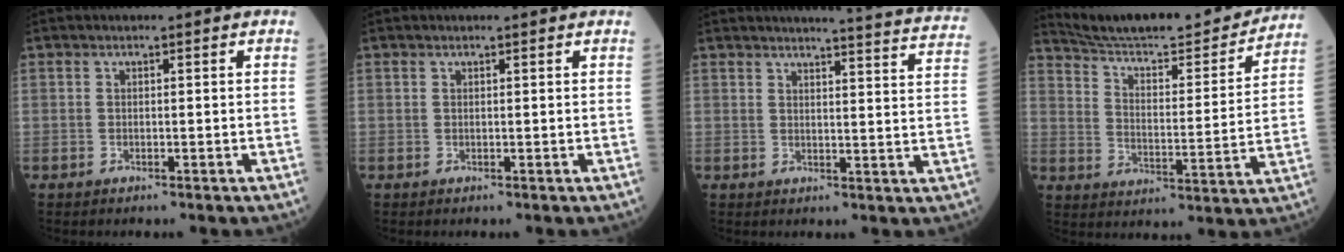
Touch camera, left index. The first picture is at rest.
{"total": 1.0, "force": [1.0, -0.1, 0.3], "torque": [-0.008, 0.001, 0.012]}
{"total": 17.1, "force": [16.4, 0.0, 4.7], "torque": [-0.055, -0.083, 0.165]}
{"total": 22.4, "force": [20.8, 2.2, 7.9], "torque": [-0.123, -0.032, 0.293]}